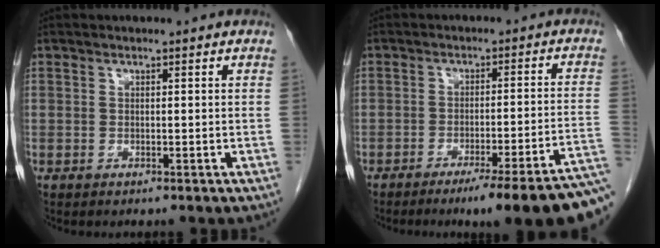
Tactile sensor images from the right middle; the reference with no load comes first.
{"total": 17.3, "force": [-13.7, -0.6, 10.5], "torque": [-0.057, -0.003, -0.179]}